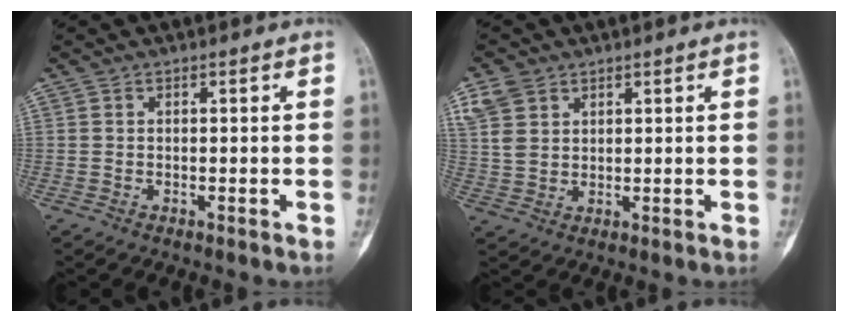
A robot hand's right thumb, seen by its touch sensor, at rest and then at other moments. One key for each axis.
{"total": 5.6, "fx": 3.2, "fy": 3.8, "fz": 2.6, "tx": -0.045, "ty": -0.005, "tz": 0.072}